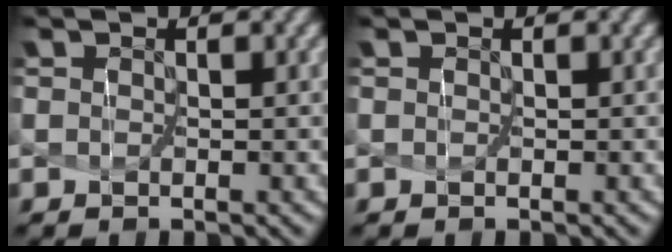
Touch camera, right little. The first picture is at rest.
{"total": 0.0}